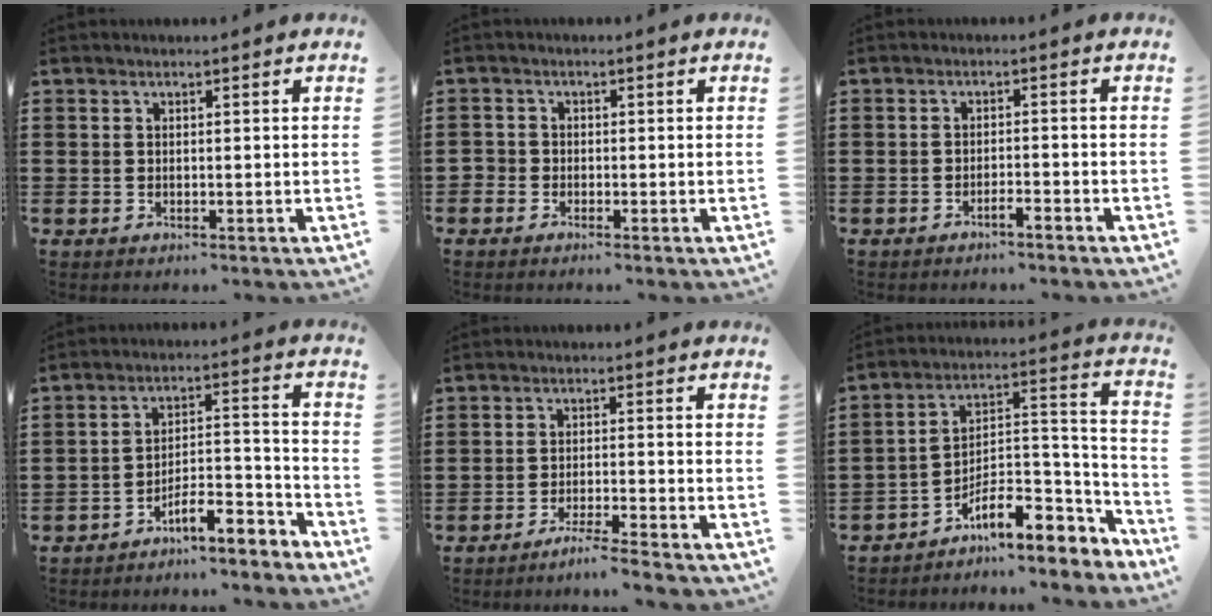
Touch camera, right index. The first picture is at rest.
{"total": 1.3, "force": [-1.0, 0.8, 0.1], "torque": [-0.006, 0.002, -0.022]}
{"total": 1.8, "force": [-1.6, -0.1, 0.7], "torque": [-0.016, 0.000, -0.031]}
{"total": 7.2, "force": [-6.1, 1.4, 3.6], "torque": [-0.056, 0.004, -0.116]}
{"total": 3.6, "force": [-3.3, -0.6, 1.2], "torque": [-0.020, -0.004, -0.065]}
{"total": 9.6, "force": [-6.5, 4.1, 5.8], "torque": [-0.092, 0.007, -0.117]}